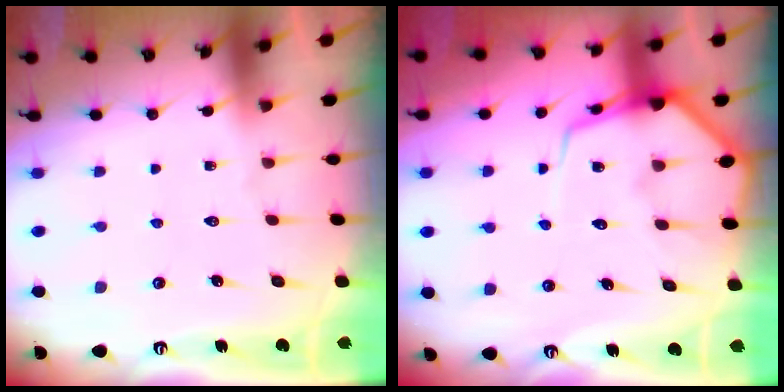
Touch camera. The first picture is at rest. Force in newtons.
{"total": 8.7, "press": 8.6, "slide": 1.0}